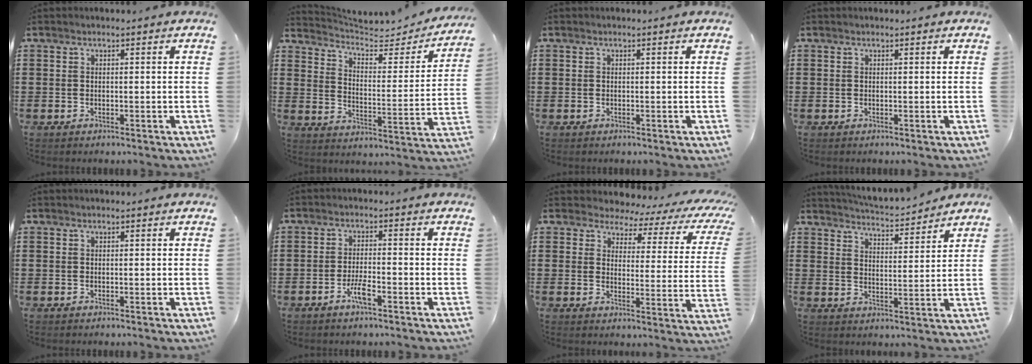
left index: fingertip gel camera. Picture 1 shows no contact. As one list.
[{"total": 5.0, "force": [4.5, 1.0, 1.9], "torque": [-0.053, -0.036, 0.070]}, {"total": 0.0}, {"total": 0.0}, {"total": 0.0}, {"total": 3.6, "force": [-2.0, 0.7, 2.9], "torque": [-0.064, 0.000, -0.039]}, {"total": 3.4, "force": [2.5, 1.6, 1.5], "torque": [-0.039, -0.017, 0.035]}, {"total": 3.9, "force": [3.9, 0.1, 0.5], "torque": [-0.028, -0.026, 0.065]}]